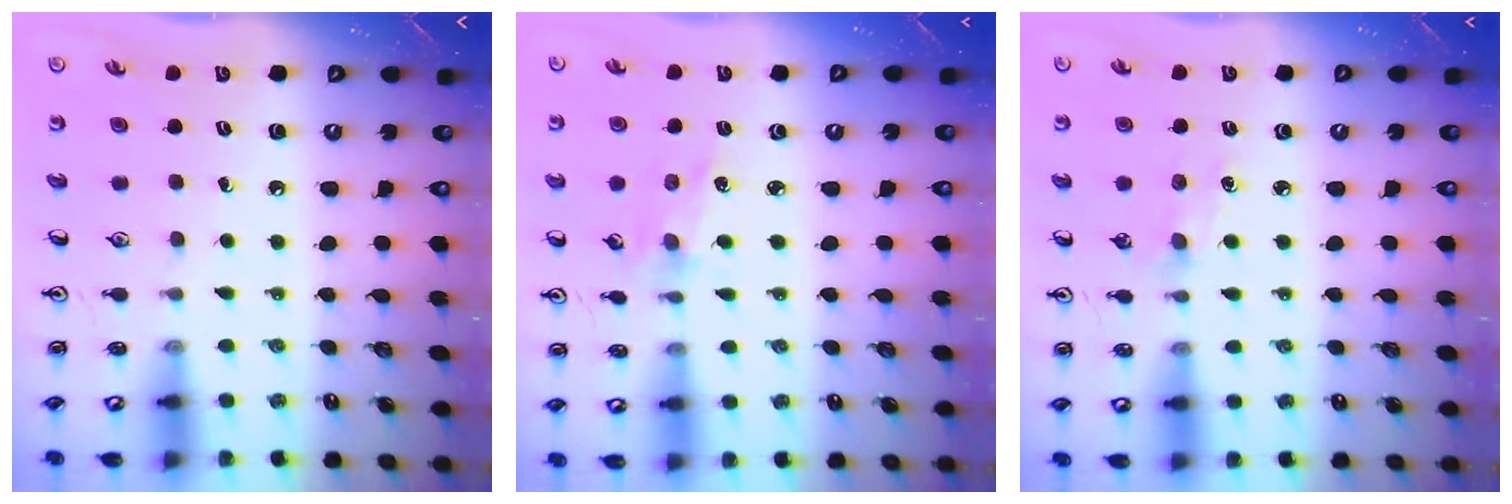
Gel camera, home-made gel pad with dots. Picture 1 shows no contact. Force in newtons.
{"total": 1.6, "press": 1.5, "slide": 0.3}
{"total": 3.4, "press": 3.4, "slide": 0.5}